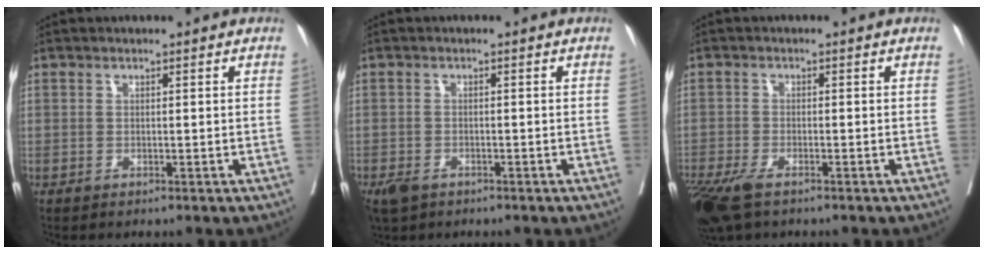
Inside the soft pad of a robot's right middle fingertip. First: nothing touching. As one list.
[{"total": 3.6, "force": [-2.4, 2.1, 1.7], "torque": [-0.033, -0.005, -0.038]}, {"total": 8.2, "force": [-5.7, 2.8, 5.2], "torque": [-0.106, -0.021, -0.101]}]